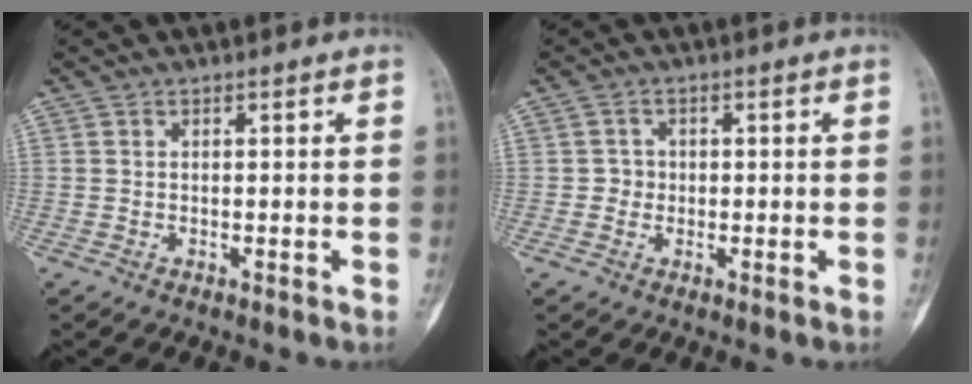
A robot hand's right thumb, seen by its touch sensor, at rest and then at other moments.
{"total": 2.0, "force": [-0.2, 1.9, 0.4], "torque": [0.006, 0.008, -0.008]}